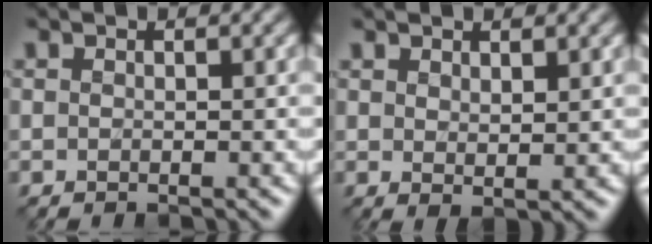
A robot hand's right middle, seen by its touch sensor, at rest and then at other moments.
{"total": 1.5, "force": [1.0, 0.3, 1.0], "torque": [-0.020, -0.004, 0.023]}